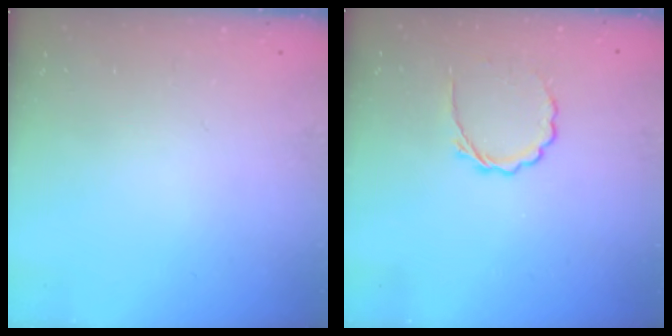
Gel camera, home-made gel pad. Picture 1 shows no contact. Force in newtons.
{"total": 3.2, "press": 3.0, "slide": 1.0}